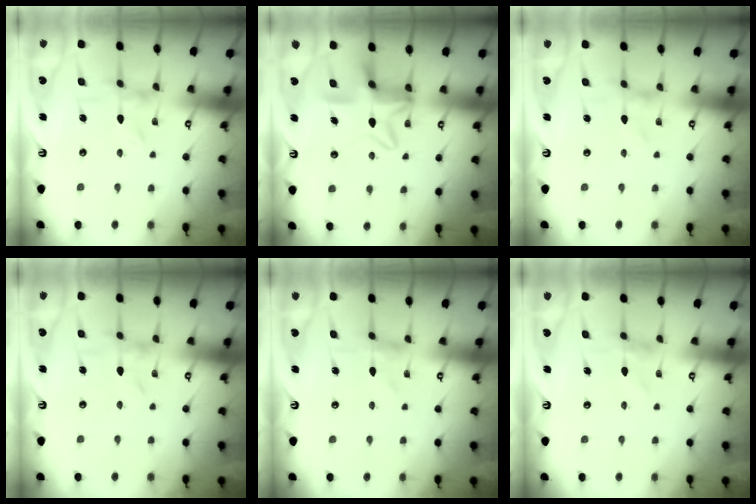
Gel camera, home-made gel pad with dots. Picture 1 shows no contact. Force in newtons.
{"total": 9.4, "press": 9.4, "slide": 0.8}
{"total": 0.0}
{"total": 0.0}
{"total": 0.0}
{"total": 0.0}